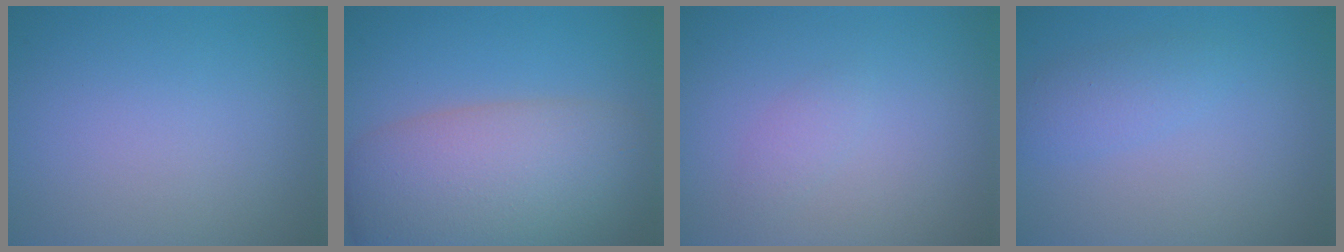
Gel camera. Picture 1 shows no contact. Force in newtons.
{"total": 10.6, "press": 10.5, "slide": 0.6}
{"total": 1.0, "press": 1.0, "slide": 0.0}
{"total": 2.0, "press": 2.0, "slide": 0.1}